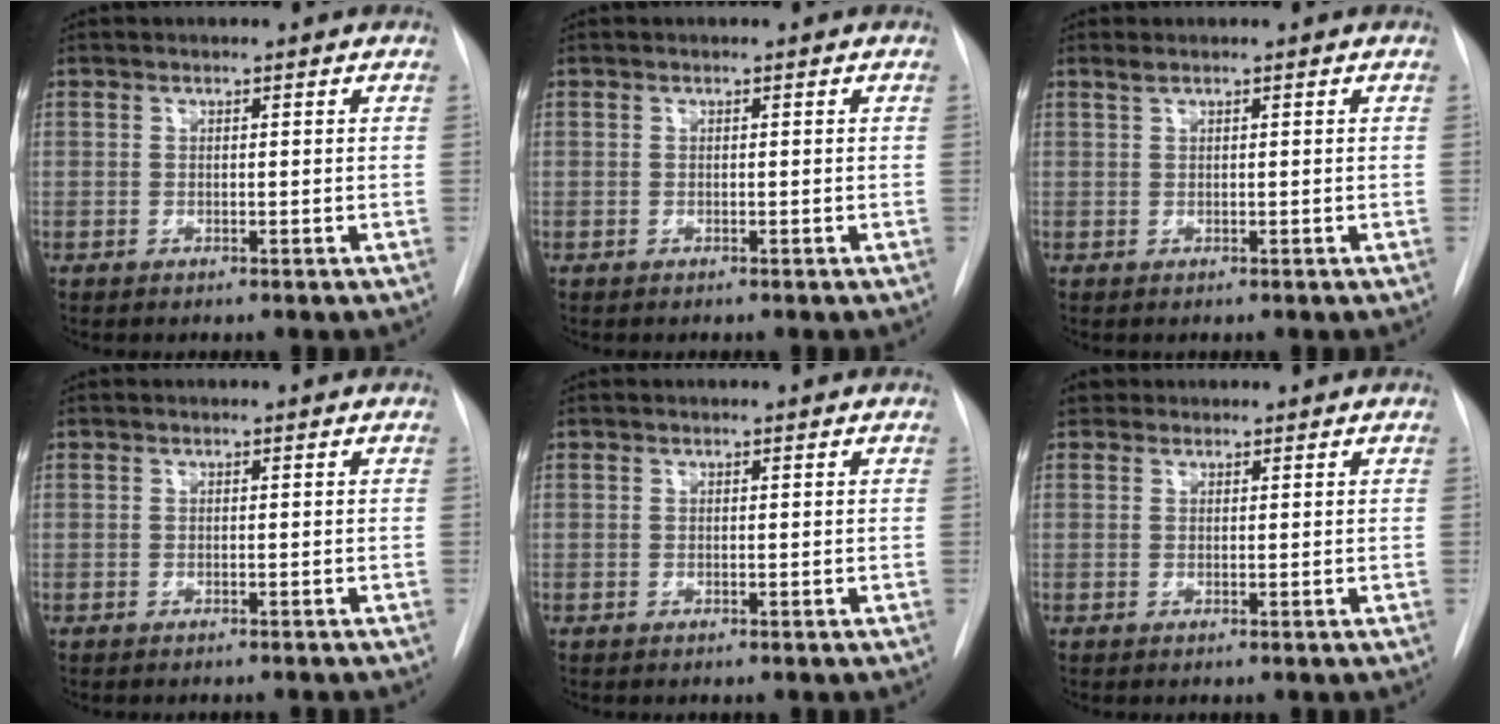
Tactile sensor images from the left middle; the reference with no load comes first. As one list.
[{"total": 0.0}, {"total": 0.8, "force": [0.6, 0.0, 0.5], "torque": [-0.016, 0.011, 0.015]}, {"total": 1.8, "force": [-1.7, 0.1, 0.7], "torque": [-0.010, 0.000, -0.020]}, {"total": 0.0}, {"total": 1.4, "force": [1.0, 1.1, 0.0], "torque": [0.005, 0.013, 0.012]}]